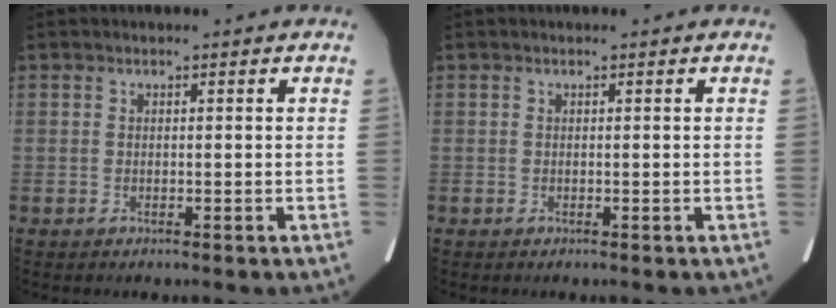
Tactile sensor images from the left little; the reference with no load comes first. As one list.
[{"total": 0.0}]